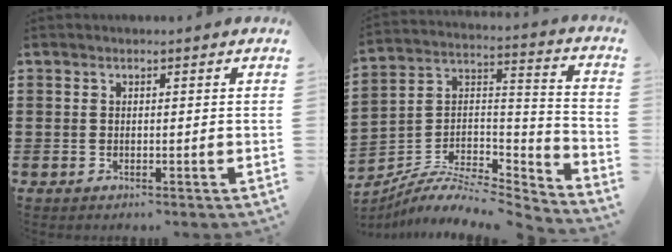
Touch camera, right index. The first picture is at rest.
{"total": 6.1, "force": [-4.6, 2.6, 3.0], "torque": [-0.069, -0.012, -0.095]}